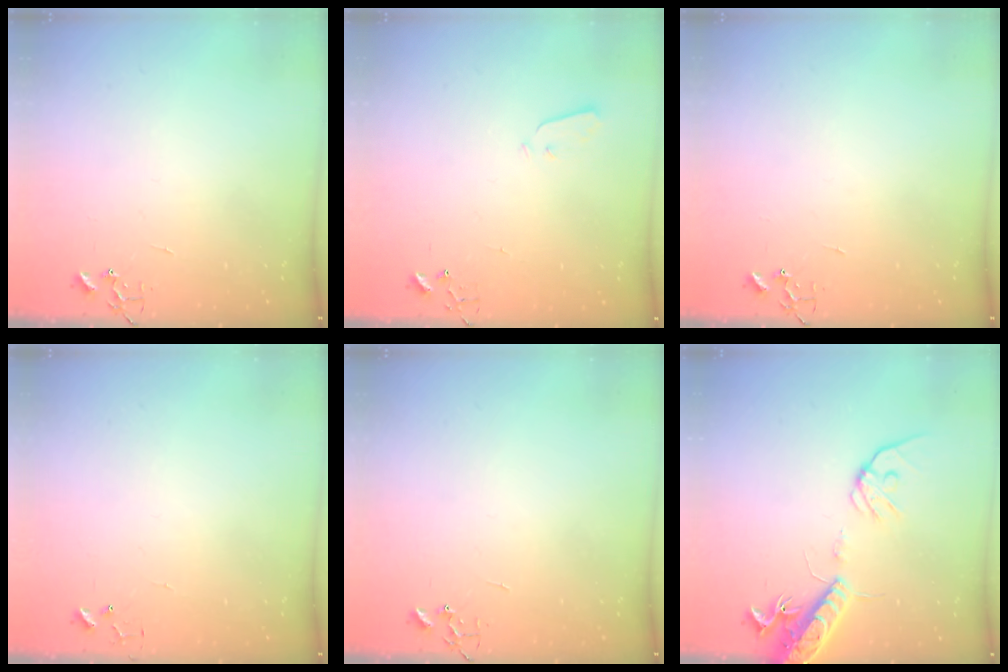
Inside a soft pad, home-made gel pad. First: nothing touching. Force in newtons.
{"total": 3.0, "press": 3.0, "slide": 0.3}
{"total": 0.0}
{"total": 3.8, "press": 3.8, "slide": 0.3}
{"total": 0.0}
{"total": 16.4, "press": 16.1, "slide": 3.0}